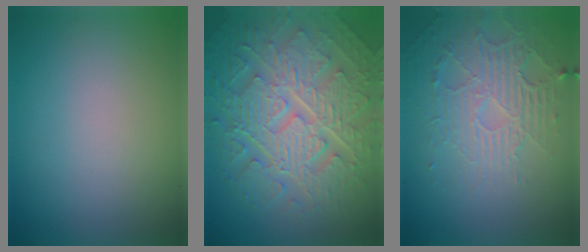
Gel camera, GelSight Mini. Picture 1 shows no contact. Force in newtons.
{"total": 10.2, "press": 7.0, "slide": 7.5}
{"total": 5.7, "press": 3.4, "slide": 4.6}